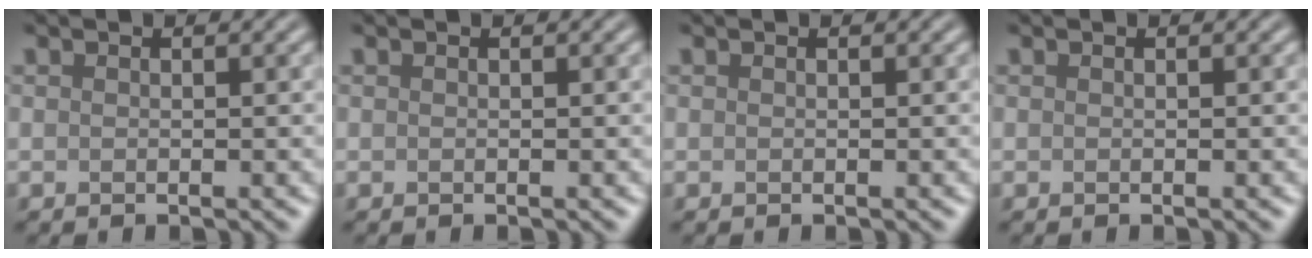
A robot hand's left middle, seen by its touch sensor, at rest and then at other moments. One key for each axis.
{"total": 0.0}
{"total": 0.0}
{"total": 0.0}